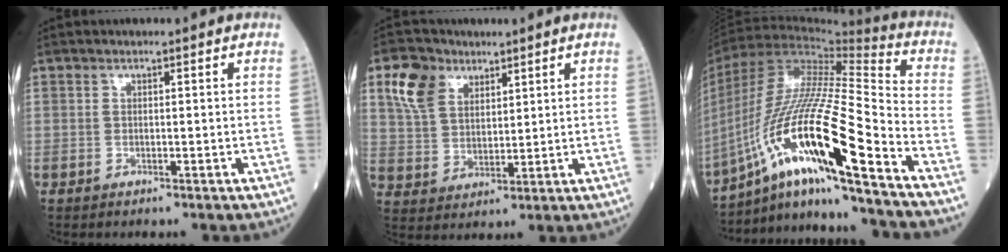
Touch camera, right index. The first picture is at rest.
{"total": 8.4, "force": [4.7, 5.4, 4.3], "torque": [-0.101, 0.024, 0.097]}
{"total": 22.8, "force": [-12.3, 0.7, 19.2], "torque": [-0.391, -0.024, -0.227]}